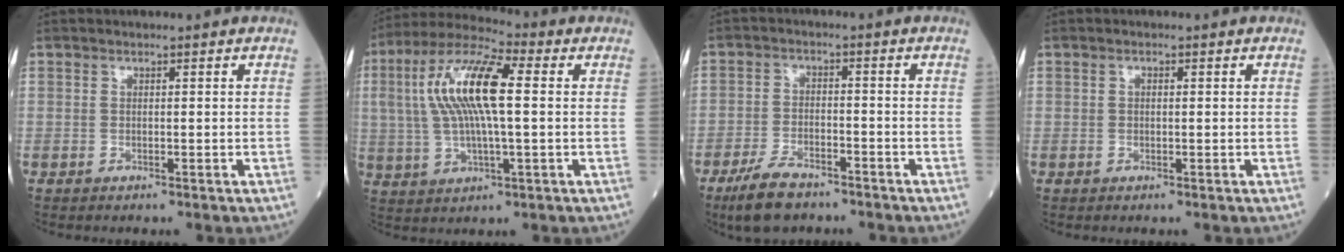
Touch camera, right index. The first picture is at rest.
{"total": 13.9, "force": [2.1, 3.1, 13.4], "torque": [-0.278, 0.025, 0.033]}
{"total": 6.7, "force": [-5.2, 2.4, 3.6], "torque": [-0.081, -0.007, -0.094]}
{"total": 0.6, "force": [0.1, 0.3, 0.5], "torque": [-0.010, 0.002, 0.000]}